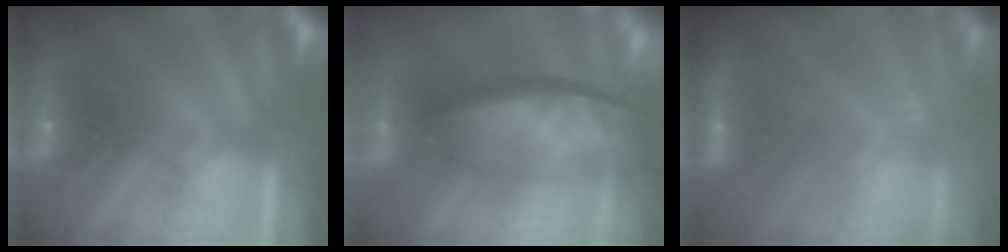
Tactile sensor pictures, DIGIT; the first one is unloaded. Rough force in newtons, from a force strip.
{"total": 7.5}
{"total": 2.7}